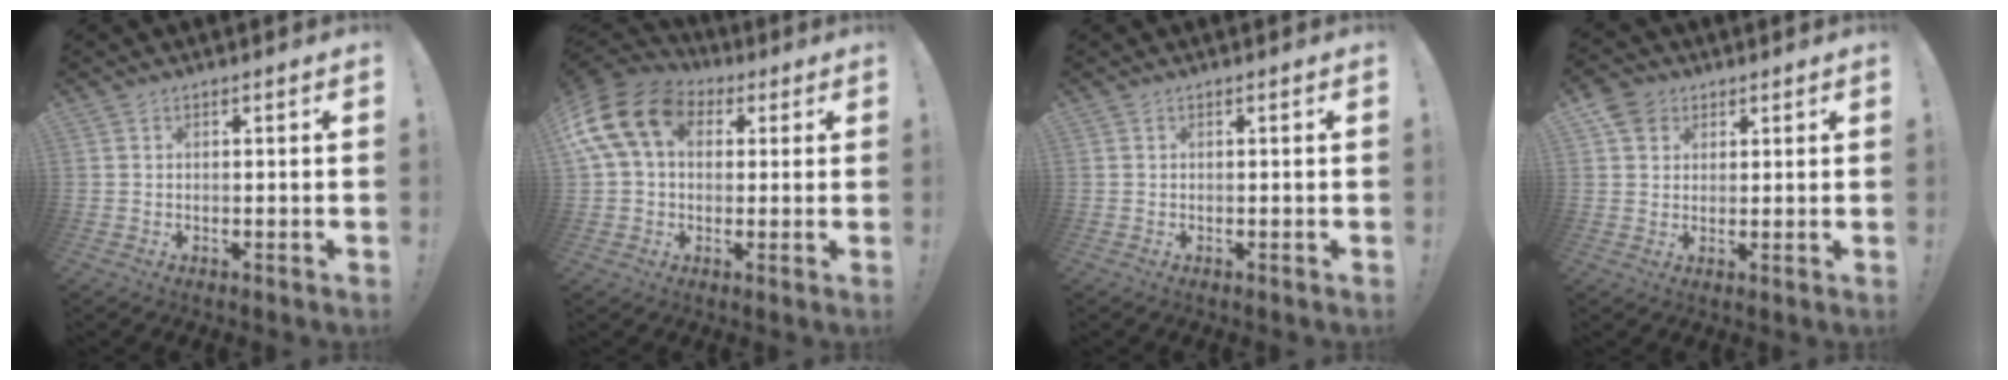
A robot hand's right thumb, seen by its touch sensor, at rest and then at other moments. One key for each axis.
{"total": 16.4, "fx": 4.8, "fy": 11.6, "fz": 10.5, "tx": -0.194, "ty": -0.001, "tz": 0.090}
{"total": 0.0}
{"total": 5.8, "fx": 2.9, "fy": 4.9, "fz": 1.3, "tx": -0.023, "ty": -0.010, "tz": 0.059}